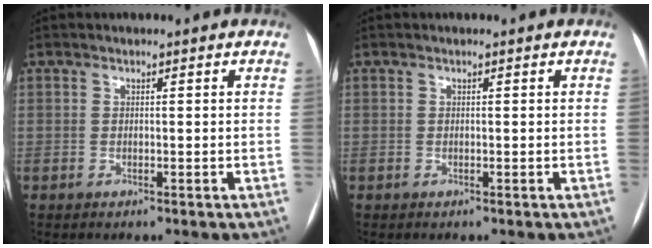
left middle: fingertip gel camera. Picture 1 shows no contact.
{"total": 0.0}